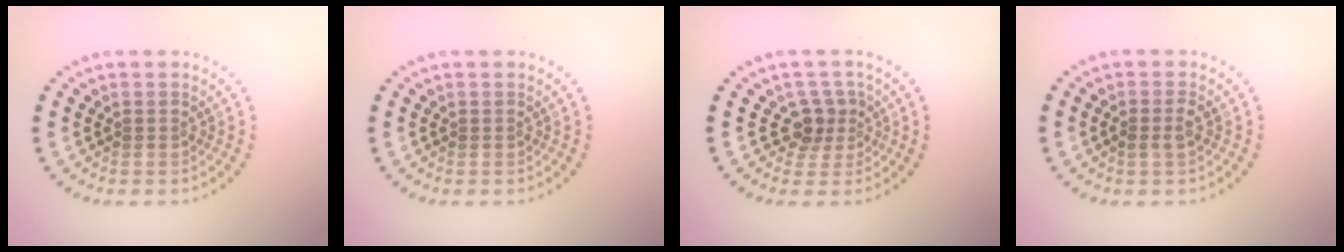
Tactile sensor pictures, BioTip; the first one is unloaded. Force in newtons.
{"total": 0.0}
{"total": 2.4, "press": 1.8, "slide": 1.6}
{"total": 1.3, "press": 1.2, "slide": 0.4}